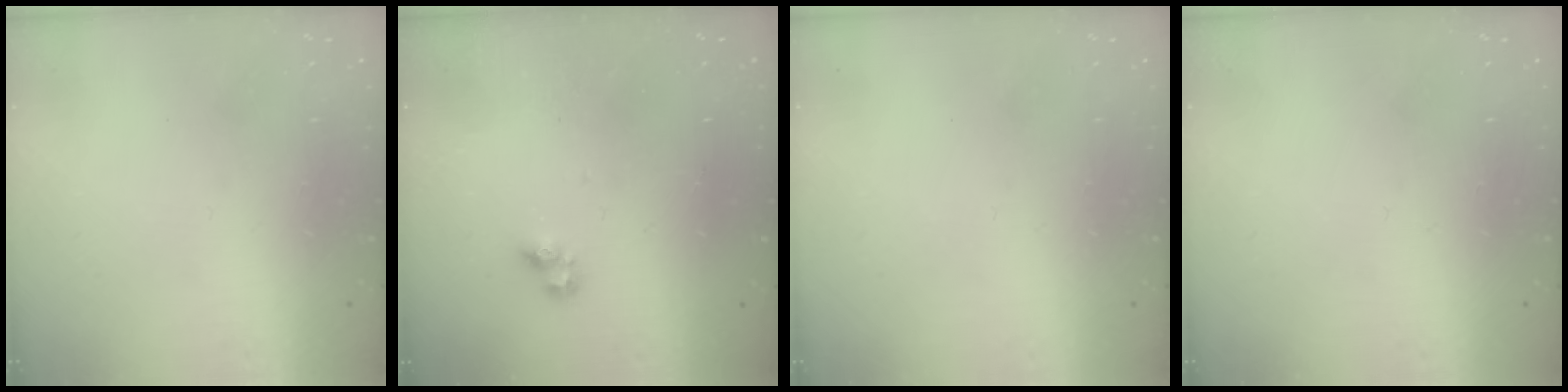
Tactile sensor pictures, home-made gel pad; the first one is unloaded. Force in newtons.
{"total": 4.4, "press": 4.4, "slide": 0.4}
{"total": 0.0}
{"total": 0.0}